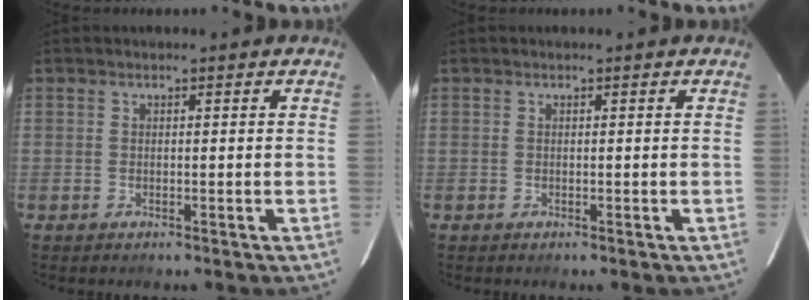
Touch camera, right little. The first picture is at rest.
{"total": 0.0}